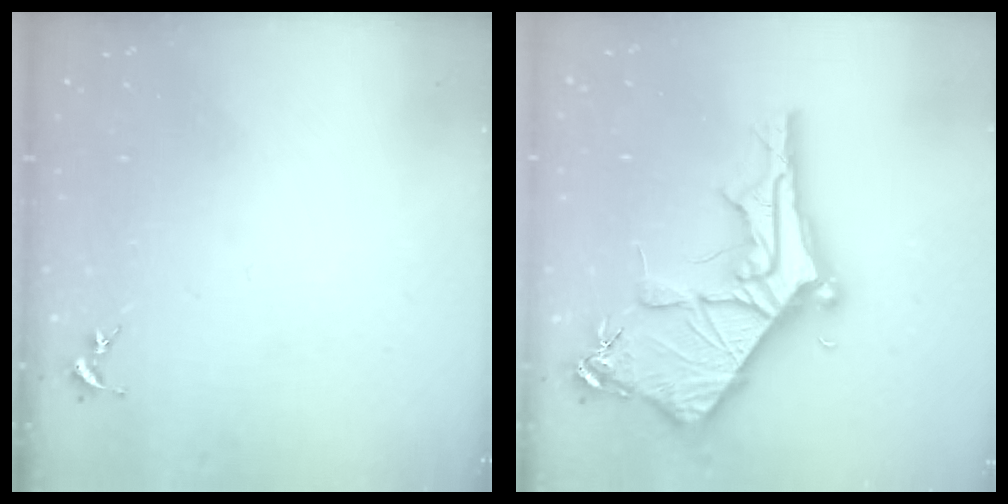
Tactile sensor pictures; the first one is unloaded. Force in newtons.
{"total": 11.1, "press": 11.0, "slide": 1.3}